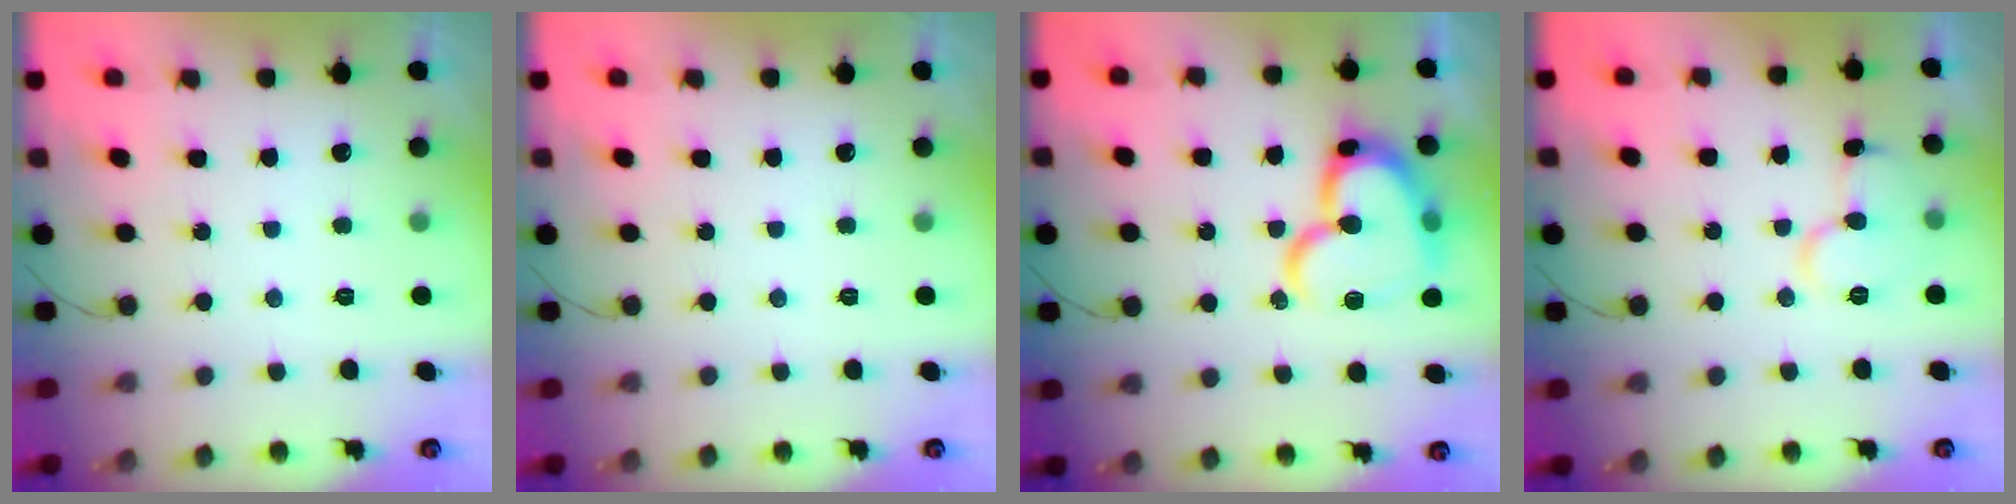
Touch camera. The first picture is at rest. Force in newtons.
{"total": 0.0}
{"total": 20.0, "press": 19.9, "slide": 2.5}
{"total": 9.2, "press": 9.1, "slide": 1.1}